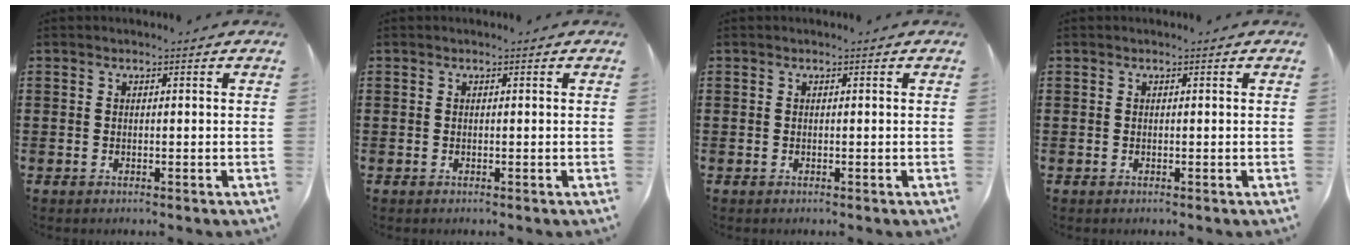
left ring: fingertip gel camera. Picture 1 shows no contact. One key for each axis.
{"total": 0.0}
{"total": 0.0}
{"total": 0.0}